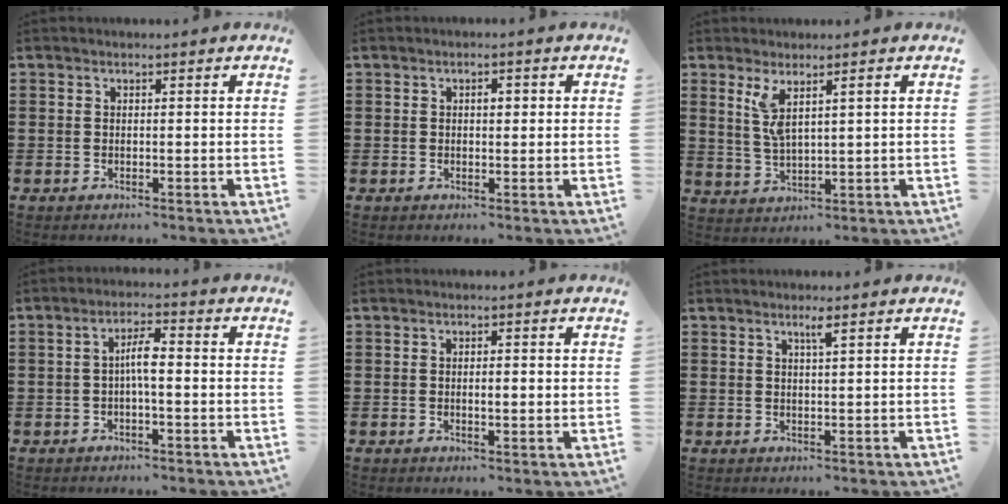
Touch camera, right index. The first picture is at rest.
{"total": 1.5, "force": [0.2, 0.7, 1.3], "torque": [-0.026, 0.007, 0.002]}
{"total": 4.2, "force": [1.7, 1.1, 3.7], "torque": [-0.086, -0.001, 0.027]}
{"total": 4.0, "force": [-0.4, 0.9, 3.8], "torque": [-0.070, 0.006, -0.010]}
{"total": 1.6, "force": [0.0, 0.5, 1.5], "torque": [-0.029, 0.000, -0.001]}
{"total": 1.6, "force": [0.9, -0.1, 1.3], "torque": [-0.027, -0.001, 0.015]}